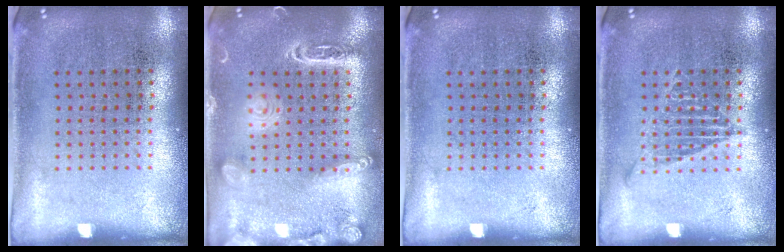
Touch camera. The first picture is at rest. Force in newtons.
{"total": 2.0, "press": 1.9, "slide": 0.1}
{"total": 0.0}
{"total": 1.4, "press": 1.4, "slide": 0.2}